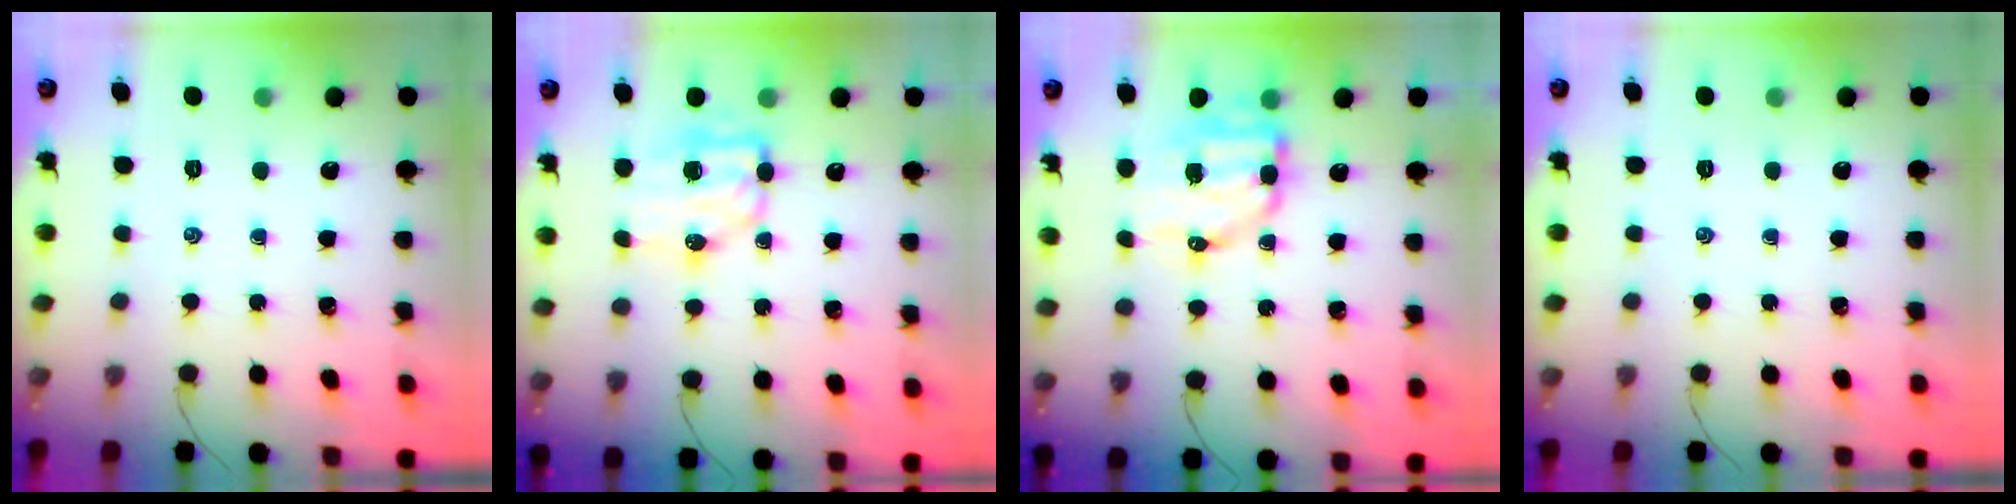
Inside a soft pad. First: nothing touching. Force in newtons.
{"total": 8.1, "press": 8.0, "slide": 0.9}
{"total": 9.9, "press": 9.8, "slide": 1.8}
{"total": 0.0}